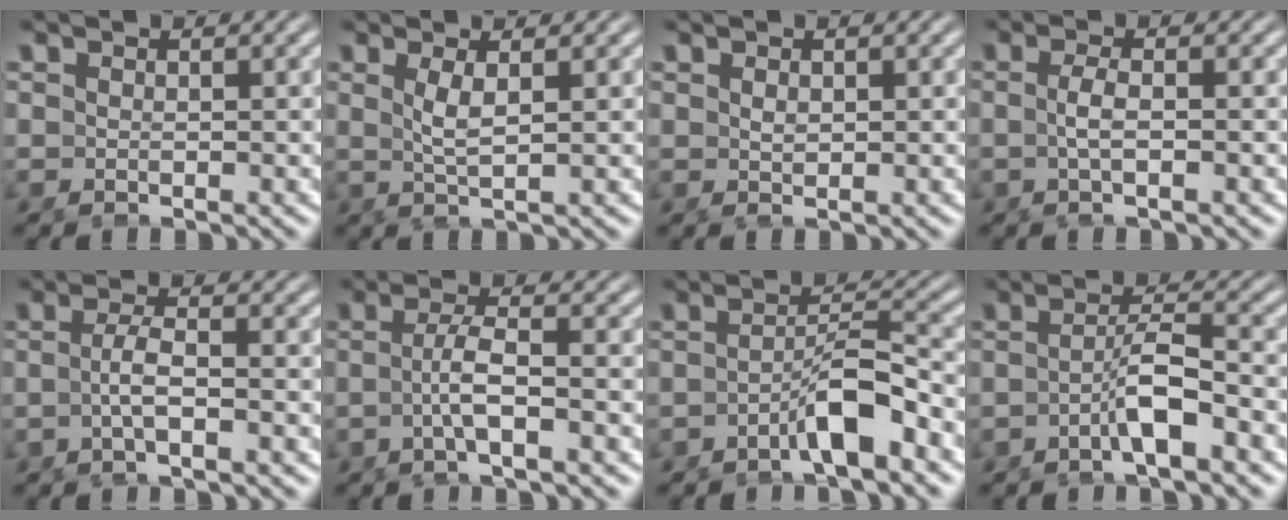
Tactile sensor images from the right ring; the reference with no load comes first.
{"total": 2.0, "force": [0.3, -0.6, 1.9], "torque": [-0.039, -0.012, 0.019]}
{"total": 0.6, "force": [0.1, -0.4, 0.4], "torque": [-0.009, -0.012, 0.013]}
{"total": 1.9, "force": [-0.6, -0.6, 1.7], "torque": [-0.038, -0.009, -0.004]}
{"total": 2.6, "force": [-1.2, -0.2, 2.3], "torque": [-0.049, -0.008, -0.016]}
{"total": 3.1, "force": [-1.2, 0.1, 2.9], "torque": [-0.060, -0.007, -0.016]}
{"total": 3.6, "force": [-2.3, -0.1, 2.7], "torque": [-0.038, -0.009, -0.033]}
{"total": 3.1, "force": [-1.7, -0.1, 2.6], "torque": [-0.043, -0.010, -0.024]}